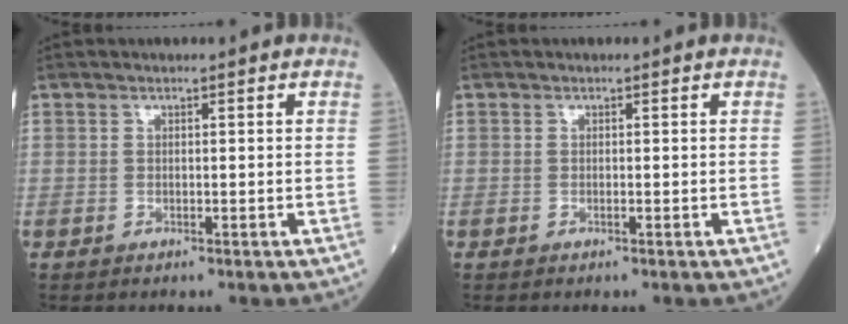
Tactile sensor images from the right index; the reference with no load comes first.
{"total": 0.0}